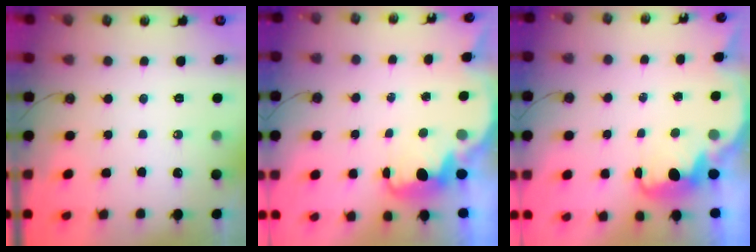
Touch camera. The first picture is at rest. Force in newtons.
{"total": 2.7, "press": 2.7, "slide": 0.4}
{"total": 2.7, "press": 2.7, "slide": 0.4}